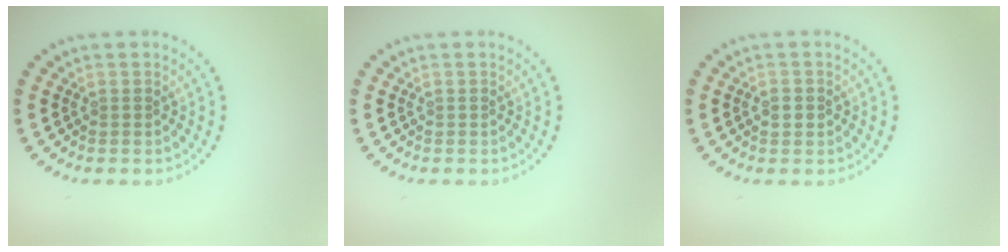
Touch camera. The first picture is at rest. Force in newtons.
{"total": 0.0}
{"total": 0.8, "press": 0.8, "slide": 0.2}